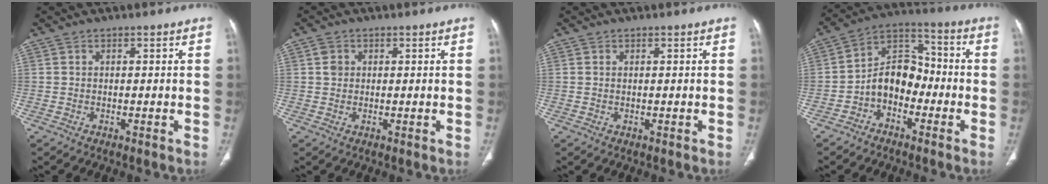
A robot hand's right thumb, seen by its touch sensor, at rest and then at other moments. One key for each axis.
{"total": 1.9, "fx": 0.5, "fy": 1.7, "fz": 0.8, "tx": -0.011, "ty": 0.000, "tz": 0.010}
{"total": 0.0}
{"total": 9.9, "fx": -3.3, "fy": 7.2, "fz": 6.0, "tx": -0.078, "ty": 0.049, "tz": -0.072}